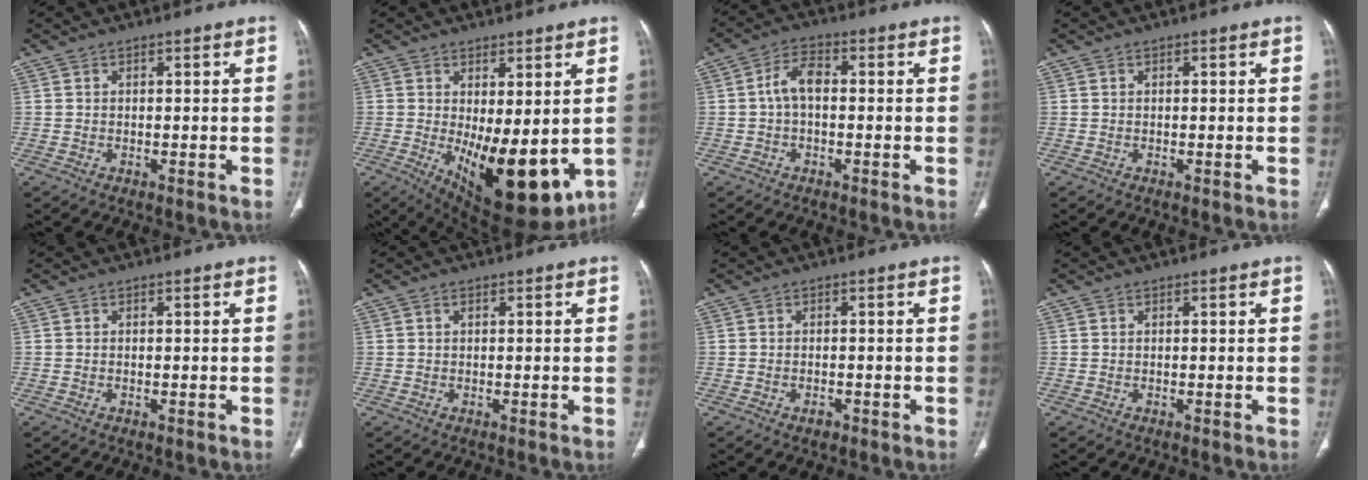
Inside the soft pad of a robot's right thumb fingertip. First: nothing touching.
{"total": 15.9, "force": [-2.0, 6.6, 14.3], "torque": [-0.201, -0.036, -0.006]}
{"total": 5.1, "force": [-0.2, 2.8, 4.2], "torque": [-0.076, 0.018, -0.011]}
{"total": 0.0}
{"total": 0.0}
{"total": 0.5, "force": [0.2, 0.3, 0.3], "torque": [-0.007, 0.003, 0.004]}
{"total": 1.4, "force": [-0.8, 0.8, 0.8], "torque": [-0.012, 0.005, -0.010]}
{"total": 0.0}